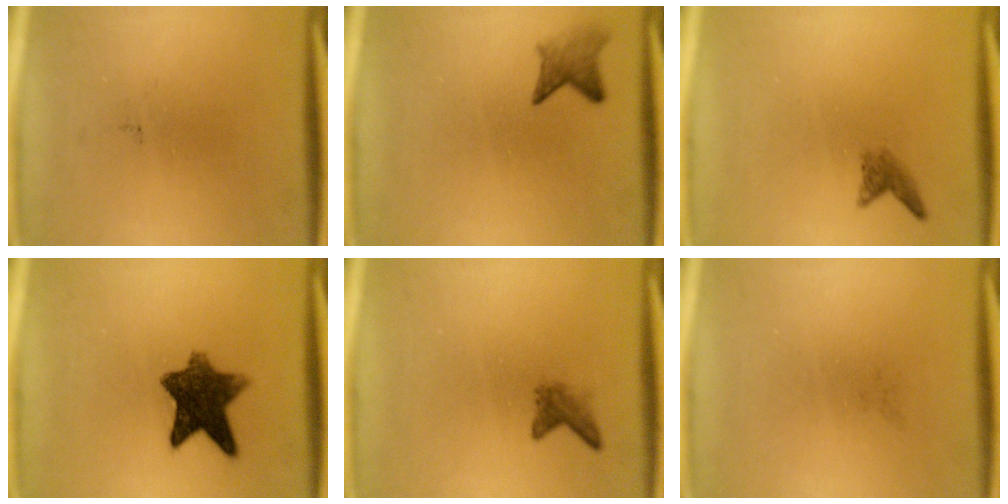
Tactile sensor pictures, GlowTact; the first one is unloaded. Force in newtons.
{"total": 2.4}
{"total": 1.5}
{"total": 9.3}
{"total": 1.7}
{"total": 0.0}